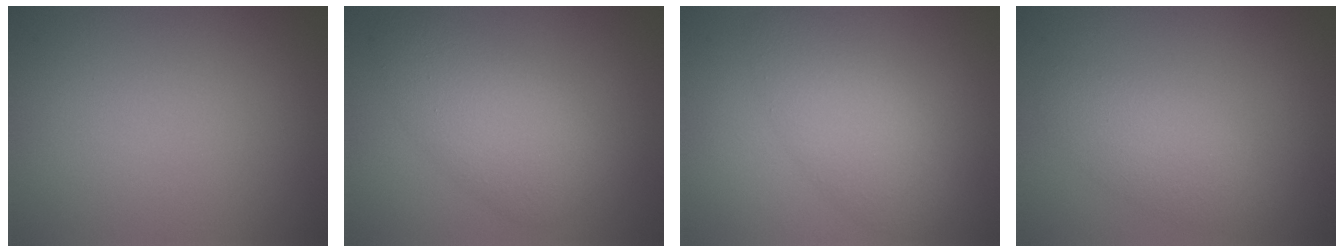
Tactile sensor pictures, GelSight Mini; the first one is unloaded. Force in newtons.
{"total": 5.3, "press": 5.3, "slide": 0.2}
{"total": 4.1, "press": 4.1, "slide": 0.1}
{"total": 2.9, "press": 2.9, "slide": 0.0}